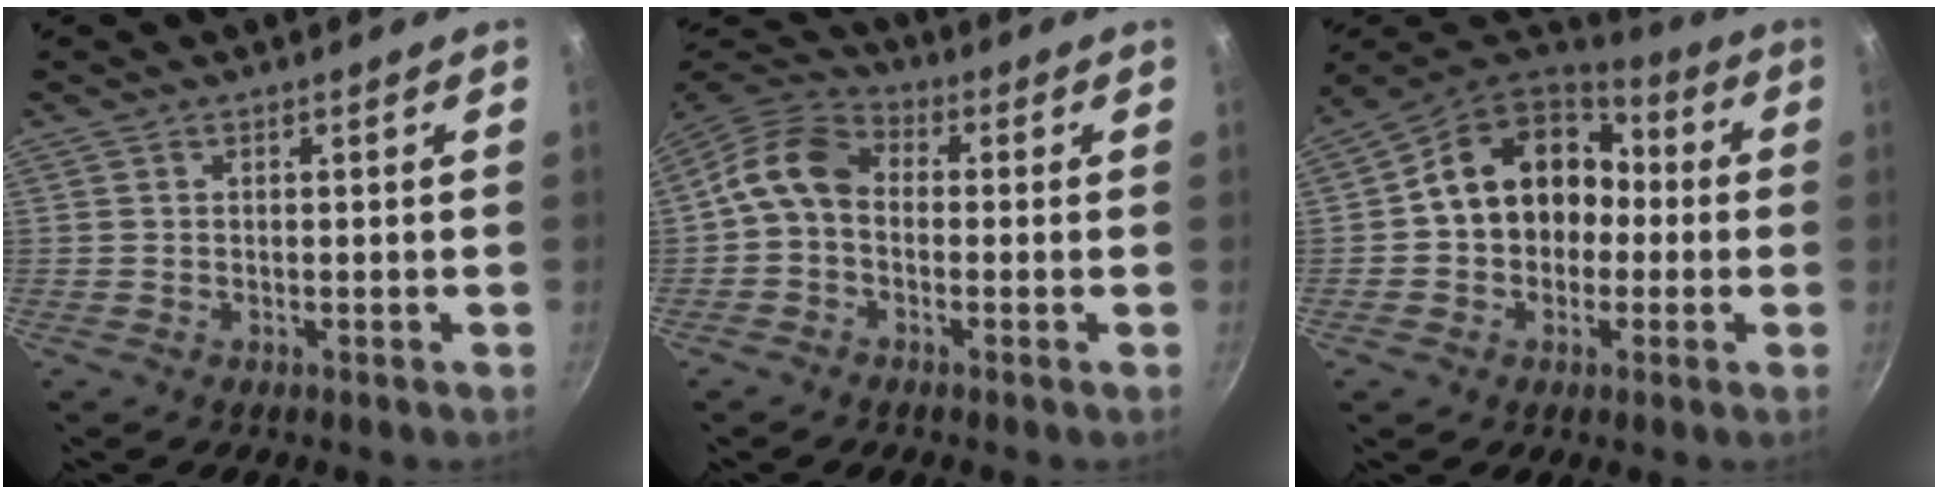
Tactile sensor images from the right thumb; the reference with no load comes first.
{"total": 8.3, "force": [-0.7, 6.2, 5.5], "torque": [-0.096, 0.033, -0.034]}
{"total": 15.8, "force": [0.5, 12.9, 9.2], "torque": [-0.107, 0.049, 0.000]}